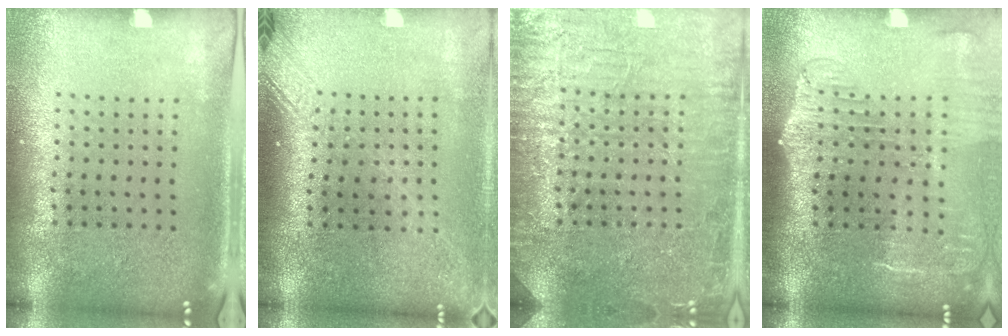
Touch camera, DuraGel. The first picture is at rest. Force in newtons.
{"total": 2.0, "press": 1.5, "slide": 1.3}
{"total": 6.7, "press": 6.6, "slide": 1.1}
{"total": 2.1, "press": 1.7, "slide": 1.2}